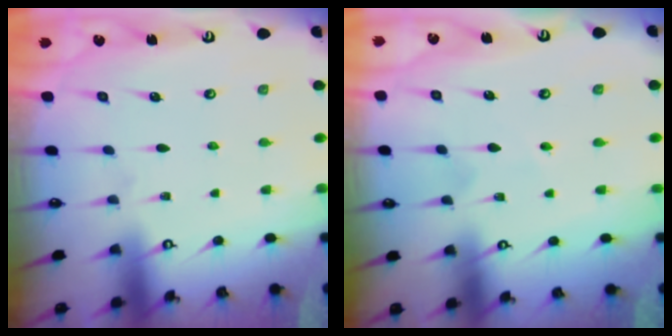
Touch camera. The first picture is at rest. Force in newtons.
{"total": 1.8, "press": 1.8, "slide": 0.4}